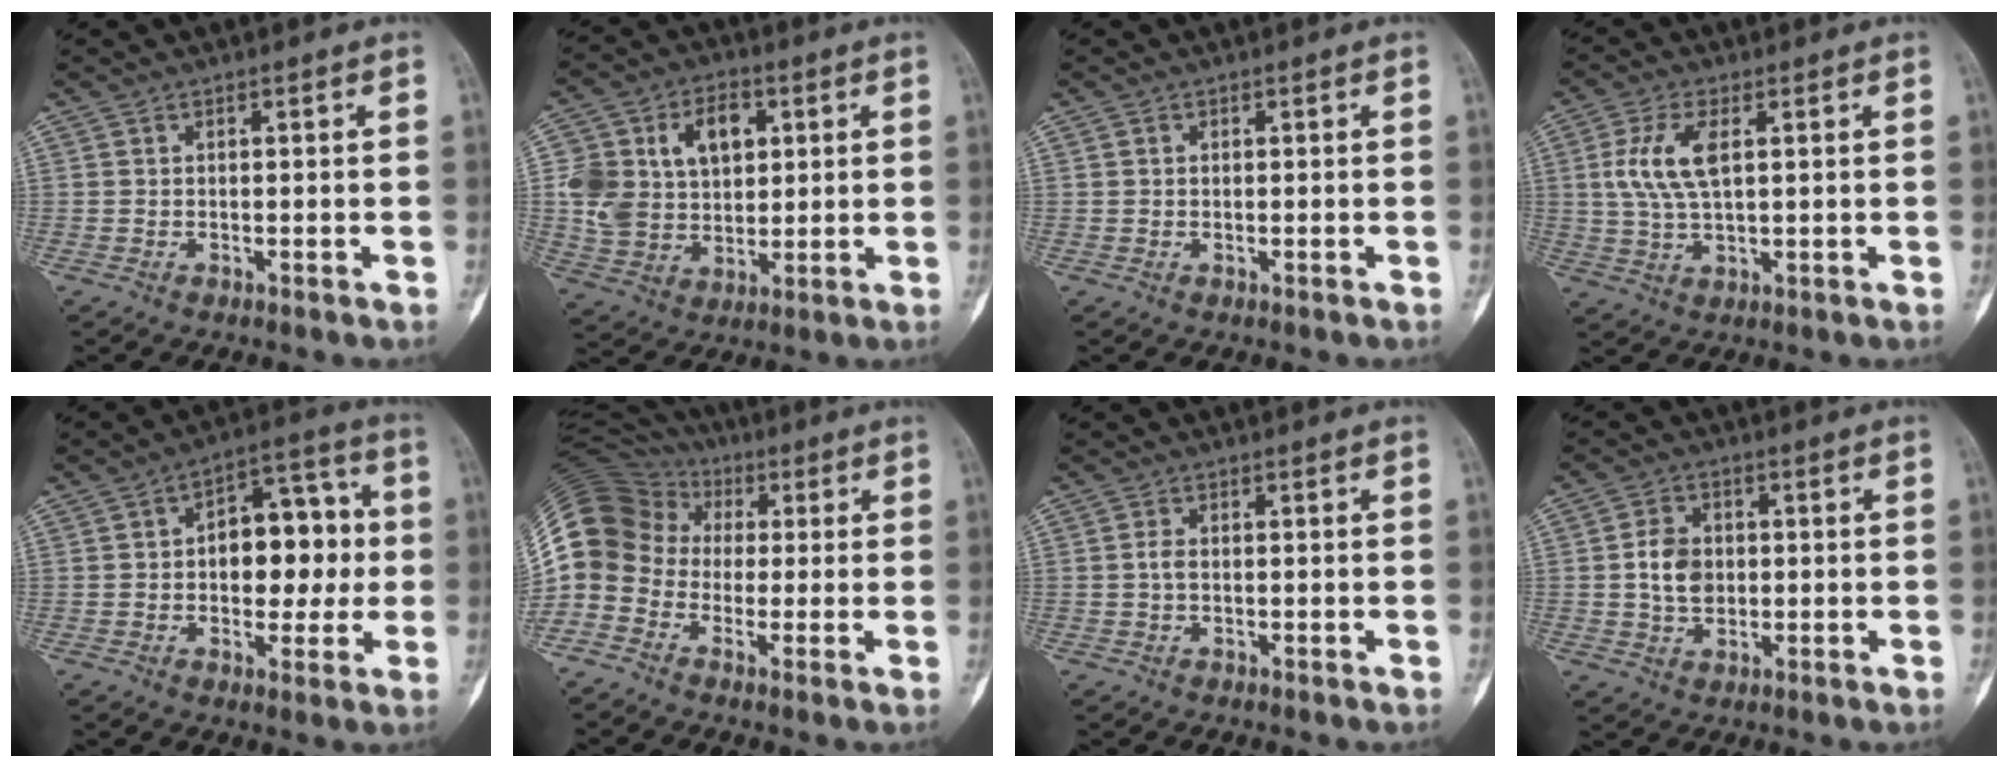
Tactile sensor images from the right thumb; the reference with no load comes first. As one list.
[{"total": 15.1, "force": [3.6, 10.9, 9.8], "torque": [-0.138, 0.006, 0.072]}, {"total": 0.0}, {"total": 8.4, "force": [1.9, 3.8, 7.2], "torque": [-0.157, 0.000, 0.039]}, {"total": 13.8, "force": [0.4, 8.3, 11.0], "torque": [-0.106, 0.033, 0.000]}, {"total": 14.7, "force": [-1.1, 12.6, 7.5], "torque": [-0.158, 0.060, -0.033]}, {"total": 1.4, "force": [-0.1, 0.9, 1.1], "torque": [-0.019, 0.002, -0.005]}, {"total": 6.3, "force": [0.1, 4.8, 4.1], "torque": [-0.056, 0.003, 0.000]}]